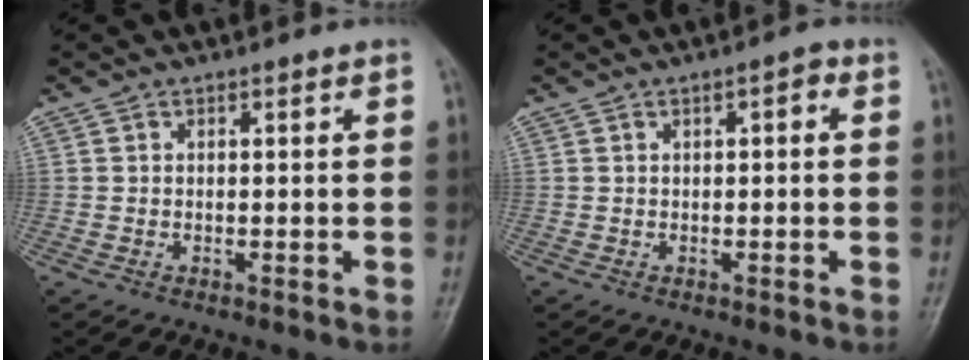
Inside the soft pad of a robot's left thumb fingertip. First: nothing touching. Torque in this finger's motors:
{"motor_torque": [-0.16, 0.19, -0.16, 0.01, 0.04]}